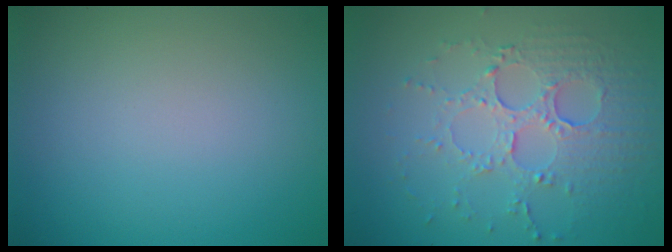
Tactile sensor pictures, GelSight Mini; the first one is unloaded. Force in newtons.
{"total": 5.5, "press": 3.8, "slide": 4.0}